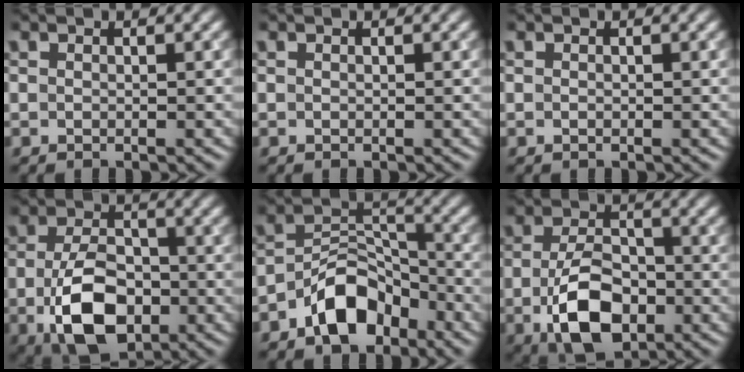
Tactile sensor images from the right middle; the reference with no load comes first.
{"total": 0.0}
{"total": 0.0}
{"total": 8.0, "force": [-2.5, 4.8, 6.0], "torque": [-0.126, -0.013, -0.044]}
{"total": 6.7, "force": [-4.1, 3.8, 3.8], "torque": [-0.054, 0.008, -0.083]}
{"total": 7.4, "force": [-2.4, 4.3, 5.6], "torque": [-0.116, -0.009, -0.045]}